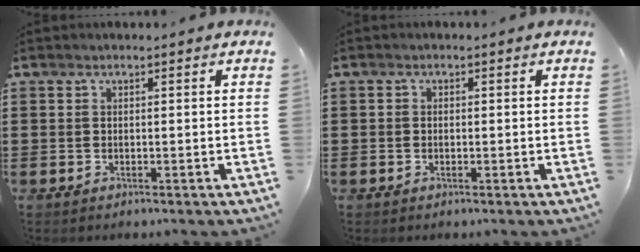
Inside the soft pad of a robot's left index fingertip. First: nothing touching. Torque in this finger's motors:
{"motor_torque": [0.42, 1.72, -0.01, -0.01]}